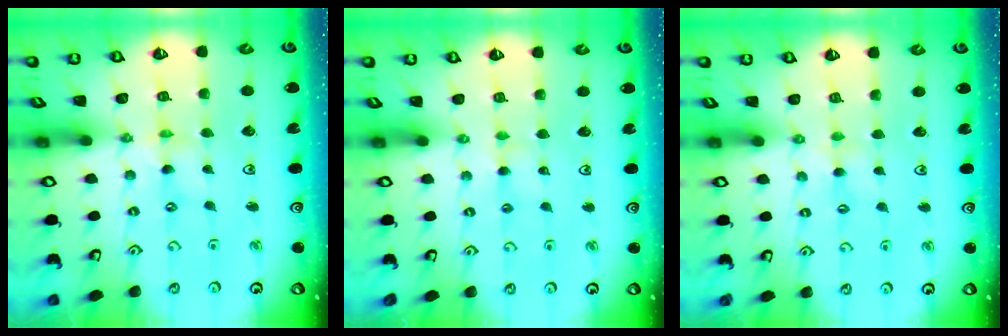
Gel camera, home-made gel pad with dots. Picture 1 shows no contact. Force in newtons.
{"total": 1.8, "press": 1.8, "slide": 0.2}
{"total": 1.9, "press": 1.8, "slide": 0.4}